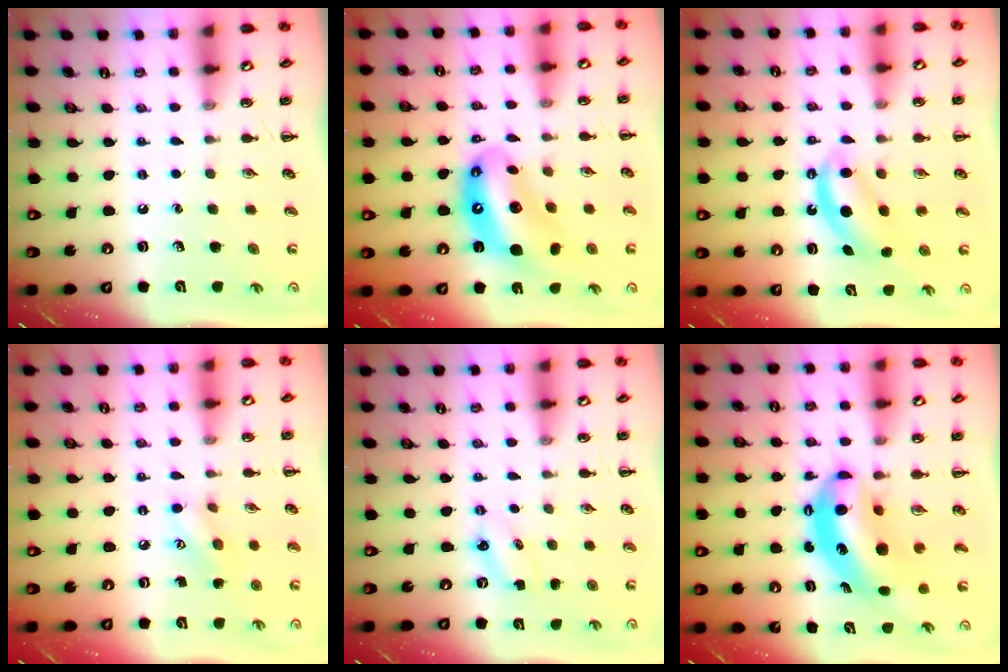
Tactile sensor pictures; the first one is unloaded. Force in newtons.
{"total": 12.9, "press": 12.4, "slide": 3.6}
{"total": 7.0, "press": 7.0, "slide": 0.8}
{"total": 6.5, "press": 6.3, "slide": 1.3}
{"total": 2.9, "press": 2.8, "slide": 0.7}
{"total": 8.6, "press": 8.4, "slide": 1.9}